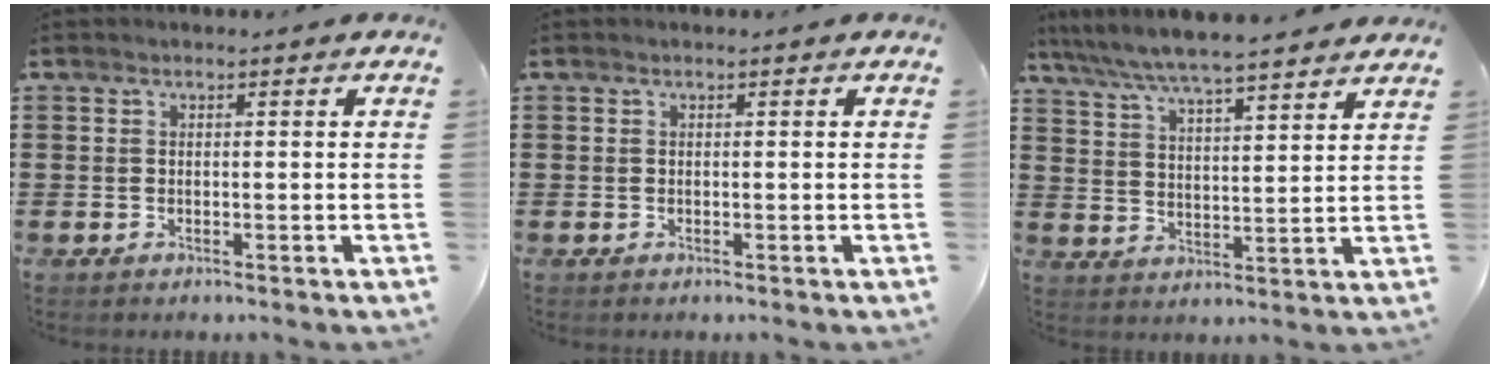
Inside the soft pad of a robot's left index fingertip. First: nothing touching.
{"total": 0.0}
{"total": 5.9, "force": [5.5, -0.3, 2.1], "torque": [-0.065, -0.033, 0.094]}